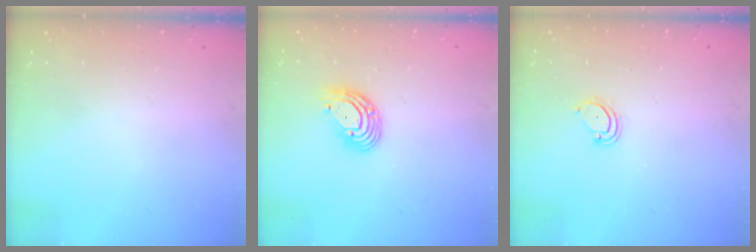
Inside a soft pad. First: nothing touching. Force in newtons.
{"total": 9.0, "press": 8.8, "slide": 1.9}
{"total": 3.5, "press": 3.5, "slide": 0.3}